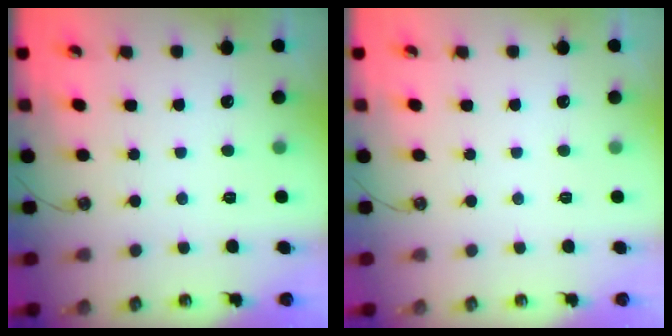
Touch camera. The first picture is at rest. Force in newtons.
{"total": 0.0}